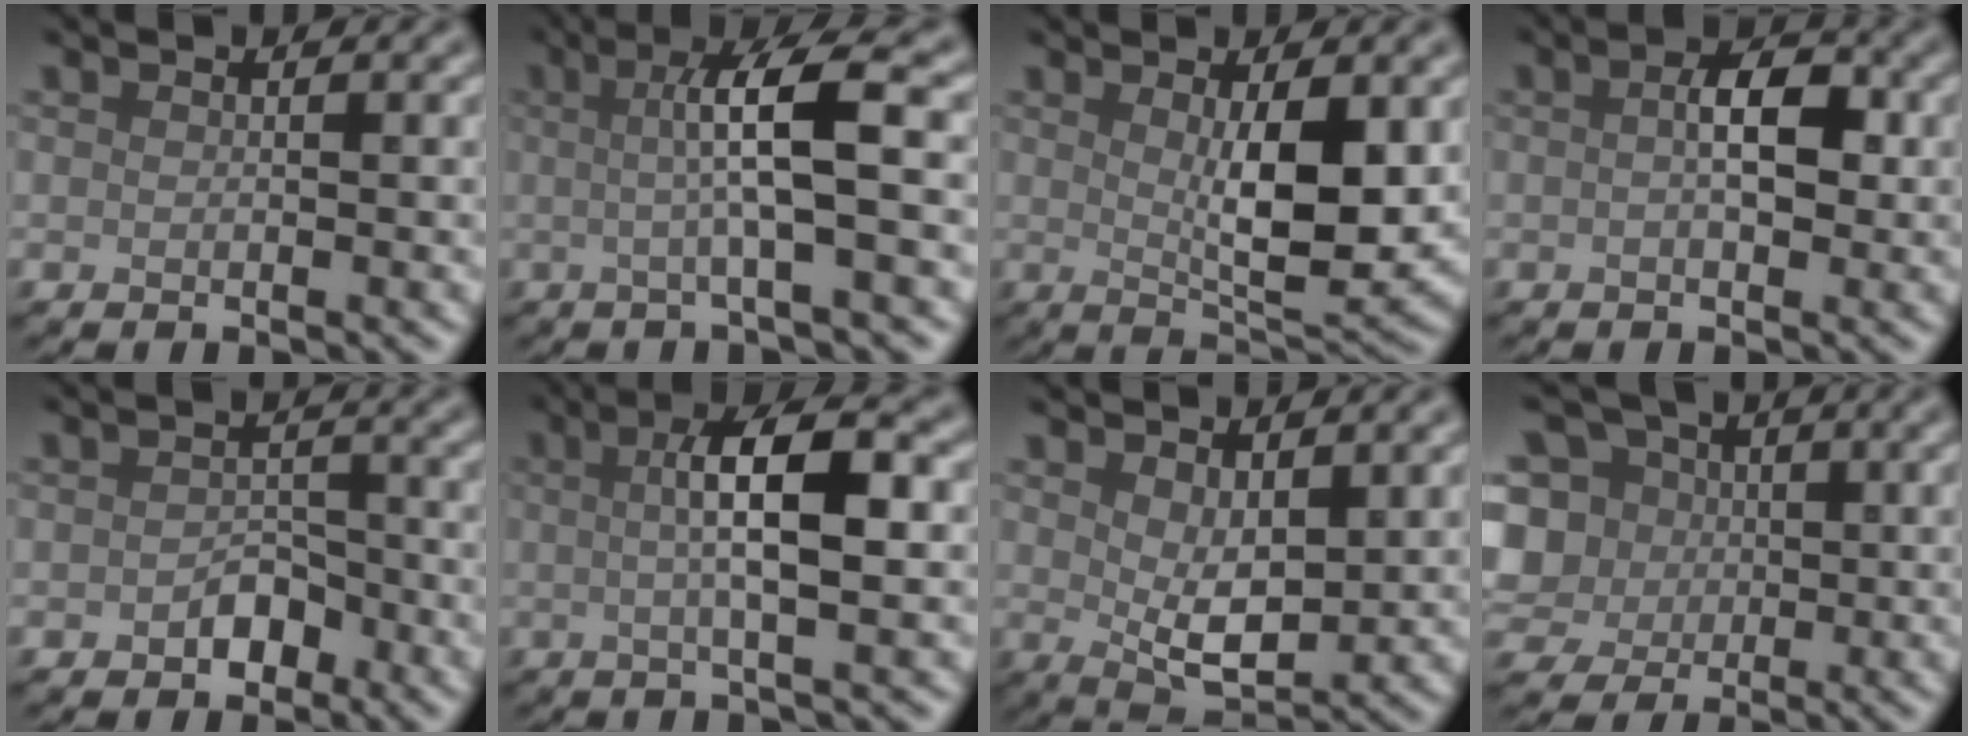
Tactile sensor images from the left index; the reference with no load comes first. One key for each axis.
{"total": 6.1, "fx": 0.4, "fy": 0.8, "fz": 6.1, "tx": -0.100, "ty": 0.009, "tz": 0.003}
{"total": 5.9, "fx": 0.9, "fy": 1.6, "fz": 5.6, "tx": -0.088, "ty": -0.011, "tz": 0.021}
{"total": 3.5, "fx": 0.3, "fy": 1.6, "fz": 3.1, "tx": -0.049, "ty": 0.005, "tz": -0.002}
{"total": 2.2, "fx": -1.0, "fy": 1.6, "fz": 1.1, "tx": -0.017, "ty": 0.000, "tz": -0.018}
{"total": 6.4, "fx": 0.6, "fy": 1.4, "fz": 6.2, "tx": -0.092, "ty": 0.010, "tz": 0.004}
{"total": 4.1, "fx": 1.6, "fy": 1.9, "fz": 3.2, "tx": -0.063, "ty": -0.011, "tz": 0.035}
{"total": 13.6, "fx": 2.4, "fy": 11.9, "fz": 6.1, "tx": -0.149, "ty": 0.038, "tz": 0.021}